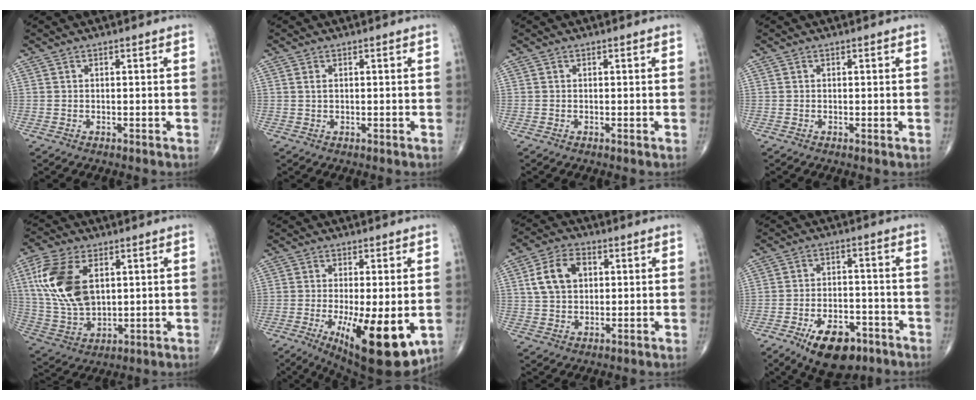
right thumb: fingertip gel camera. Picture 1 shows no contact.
{"total": 1.0, "force": [0.4, 0.6, 0.7], "torque": [-0.017, 0.003, 0.010]}
{"total": 0.0}
{"total": 0.0}
{"total": 16.3, "force": [4.5, 9.7, 12.4], "torque": [-0.251, -0.010, 0.094]}
{"total": 15.7, "force": [-4.4, 5.1, 14.2], "torque": [-0.198, -0.025, -0.051]}
{"total": 8.9, "force": [2.2, 6.1, 6.0], "torque": [-0.102, 0.007, 0.038]}
{"total": 12.1, "force": [-7.0, 6.2, 7.6], "torque": [-0.100, 0.036, -0.105]}